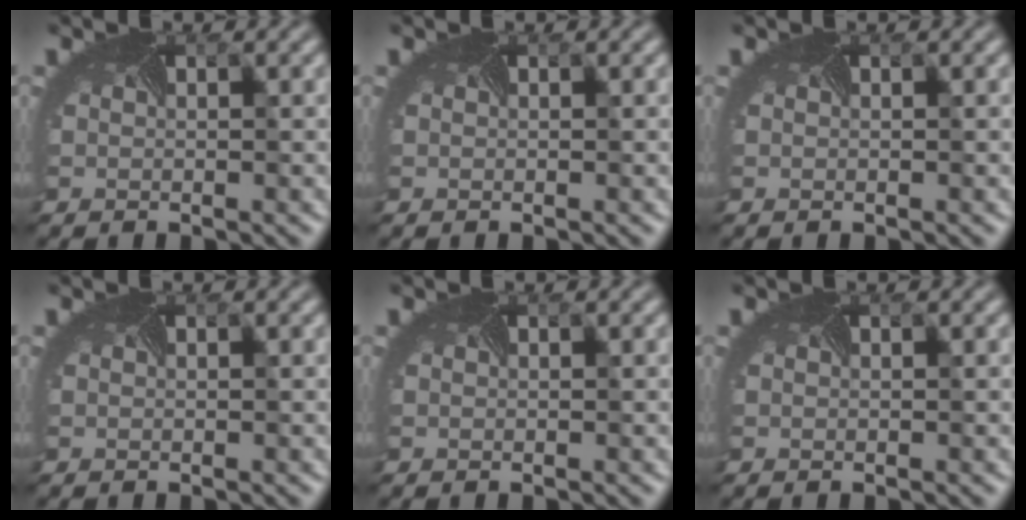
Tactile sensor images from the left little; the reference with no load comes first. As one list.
[{"total": 0.0}, {"total": 0.0}, {"total": 0.0}, {"total": 0.0}, {"total": 0.0}]